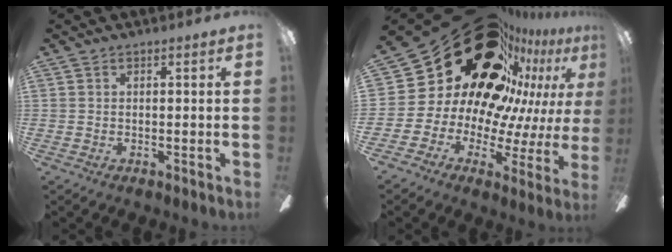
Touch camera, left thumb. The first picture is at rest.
{"total": 29.9, "force": [19.1, 16.4, 16.2], "torque": [-0.244, -0.168, 0.386]}